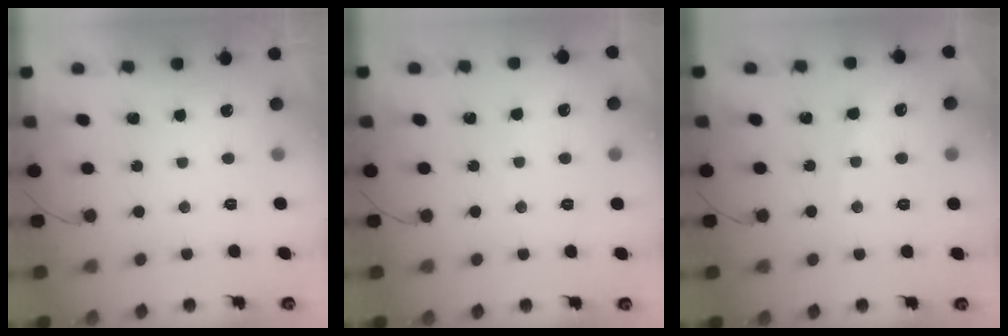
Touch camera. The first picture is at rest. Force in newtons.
{"total": 1.9, "press": 1.8, "slide": 0.2}
{"total": 5.2, "press": 5.2, "slide": 0.7}